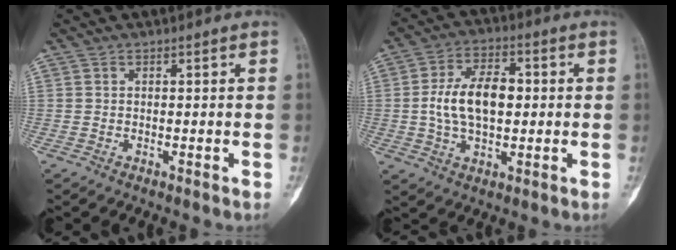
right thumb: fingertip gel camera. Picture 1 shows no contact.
{"total": 11.7, "force": [0.3, 6.7, 9.6], "torque": [-0.165, 0.013, 0.006]}